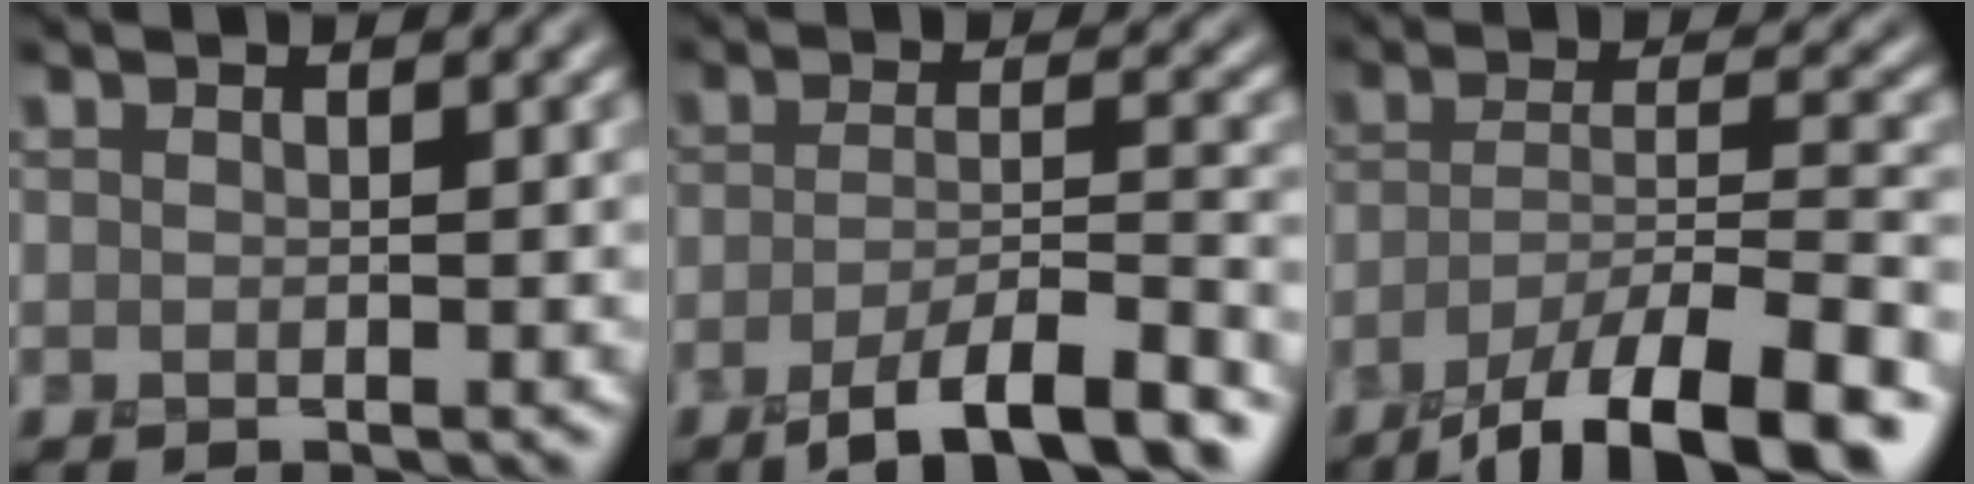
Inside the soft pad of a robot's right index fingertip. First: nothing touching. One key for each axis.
{"total": 7.9, "fx": -5.2, "fy": 1.7, "fz": 5.7, "tx": -0.085, "ty": -0.001, "tz": -0.091}
{"total": 11.3, "fx": -7.8, "fy": 2.9, "fz": 7.7, "tx": -0.125, "ty": -0.003, "tz": -0.129}